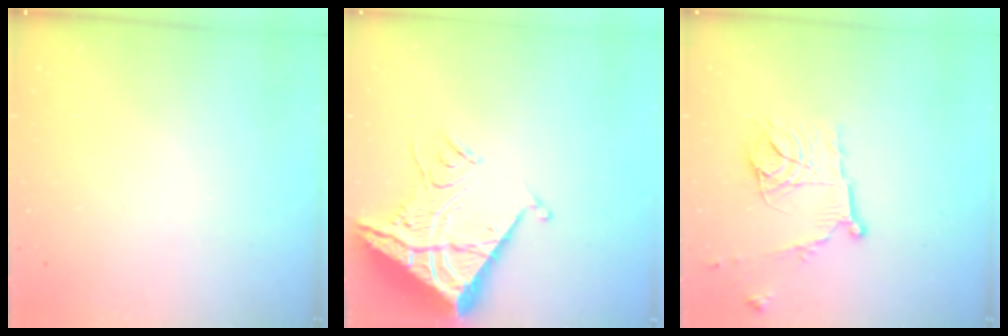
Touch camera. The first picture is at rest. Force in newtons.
{"total": 16.7, "press": 16.6, "slide": 1.8}
{"total": 14.9, "press": 14.8, "slide": 1.4}